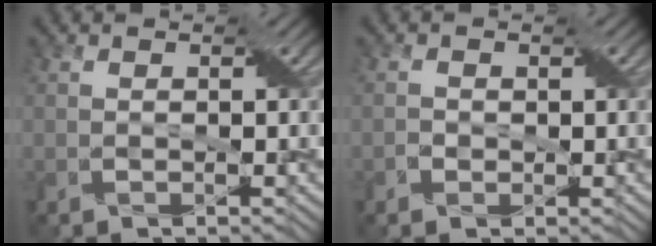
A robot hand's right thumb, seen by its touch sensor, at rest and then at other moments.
{"total": 1.0, "force": [-0.2, 1.0, 0.1], "torque": [-0.001, -0.003, -0.008]}